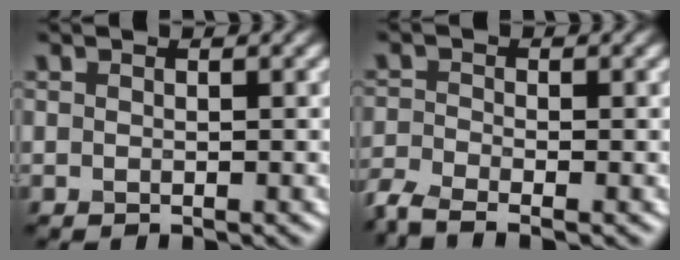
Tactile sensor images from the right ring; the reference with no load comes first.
{"total": 3.6, "force": [-2.9, 1.0, 1.9], "torque": [-0.043, -0.011, -0.071]}